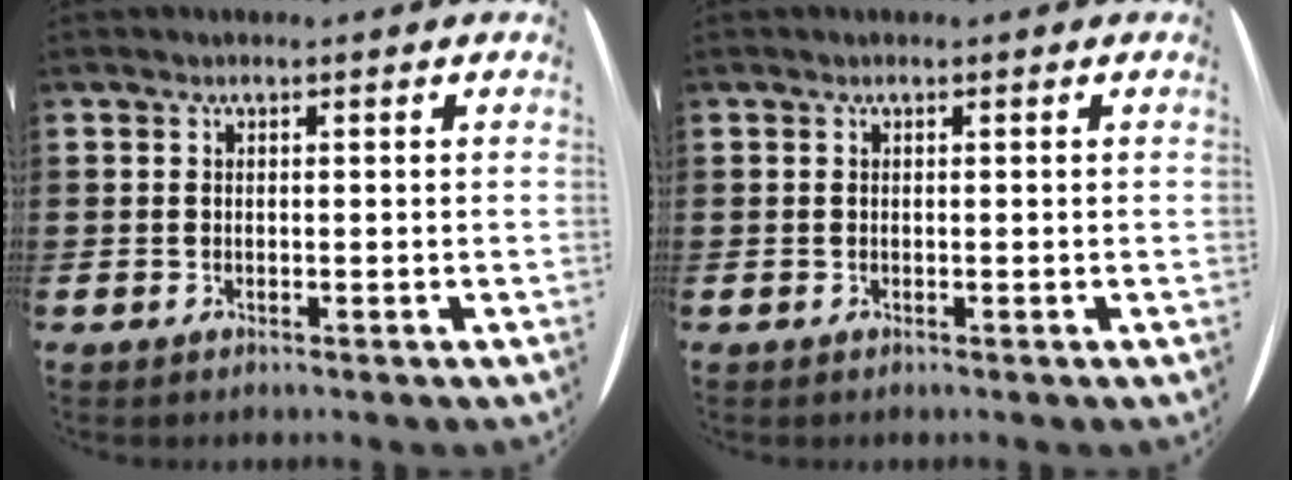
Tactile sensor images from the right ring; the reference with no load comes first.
{"total": 0.0}